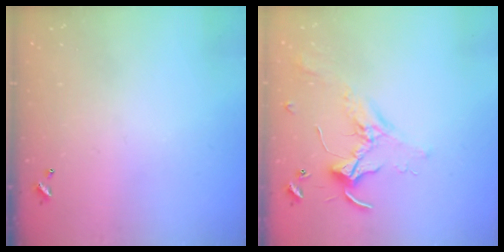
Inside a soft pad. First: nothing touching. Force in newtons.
{"total": 2.1, "press": 2.1, "slide": 0.4}